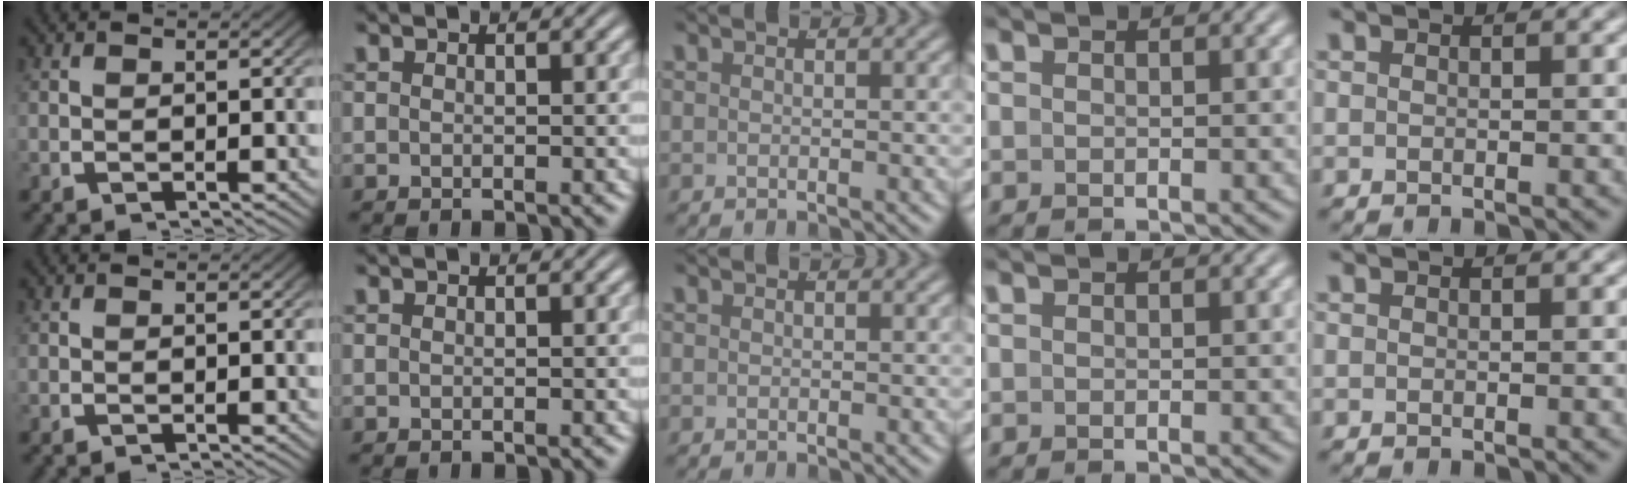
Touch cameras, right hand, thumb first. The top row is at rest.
{}